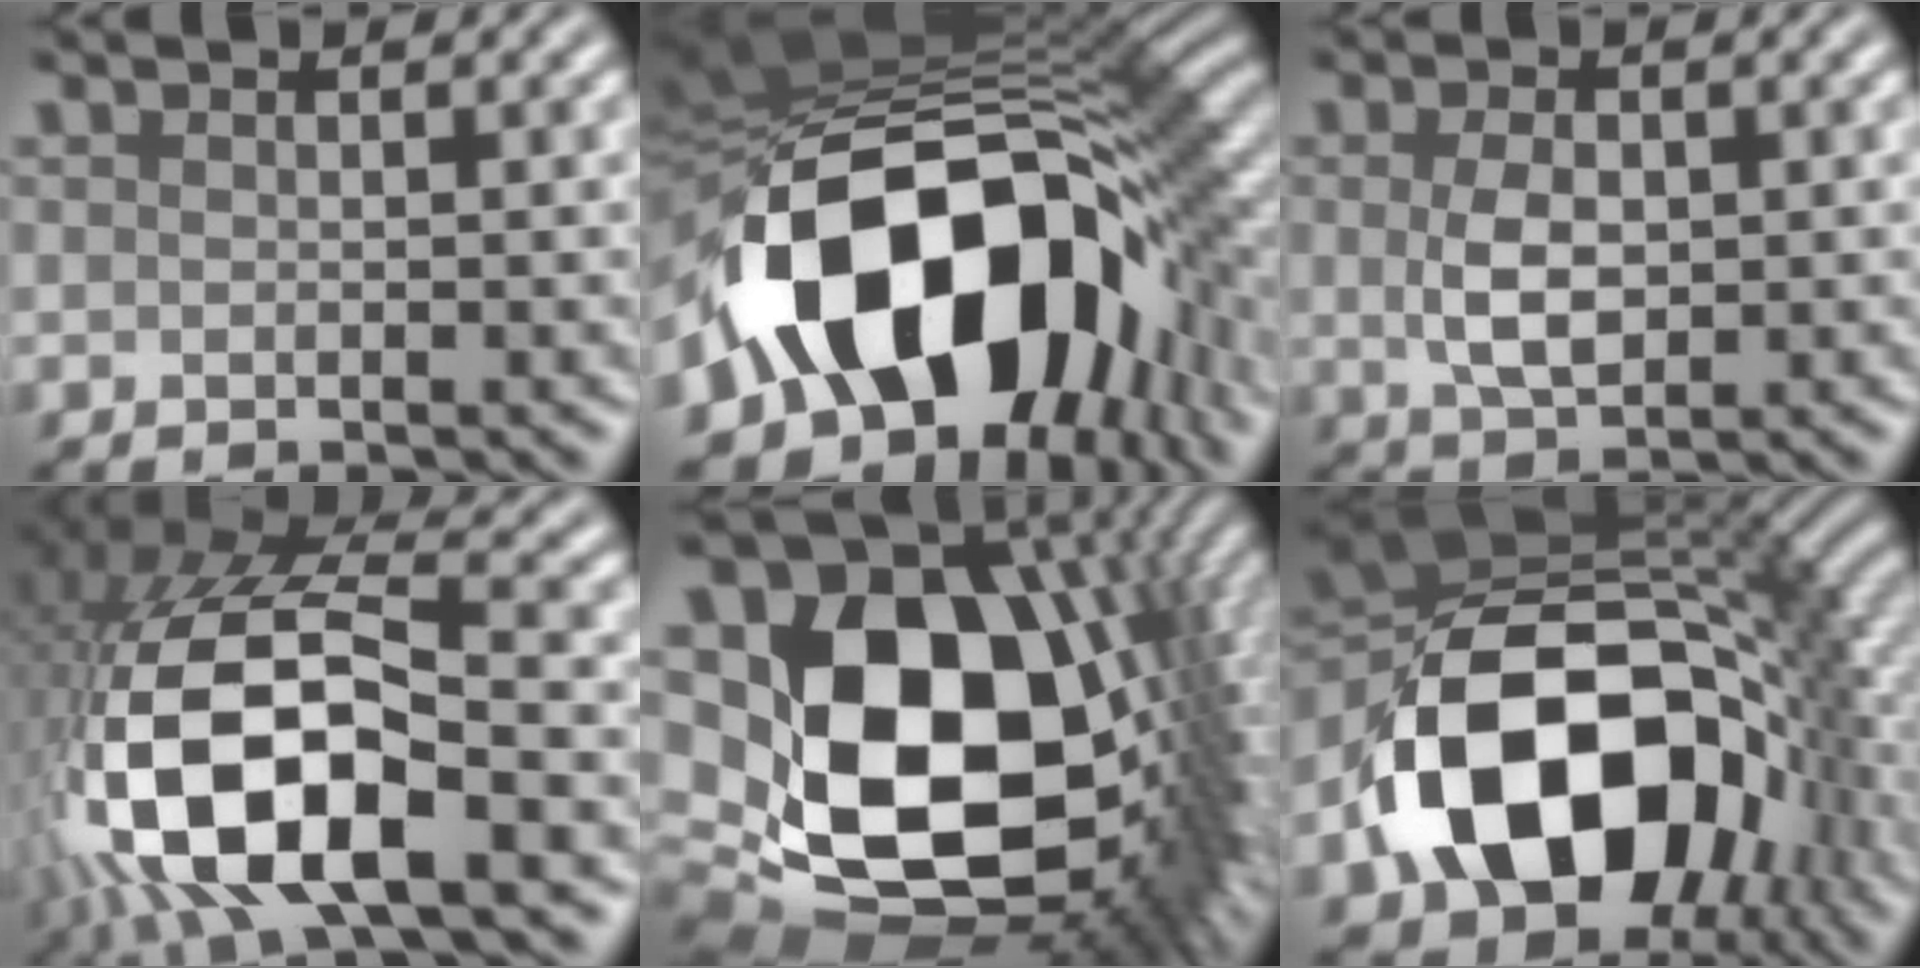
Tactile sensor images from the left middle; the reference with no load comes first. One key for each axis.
{"total": 16.2, "fx": -4.4, "fy": 10.4, "fz": 11.7, "tx": -0.183, "ty": -0.027, "tz": -0.064}
{"total": 3.4, "fx": 0.2, "fy": 2.0, "fz": 2.8, "tx": -0.062, "ty": 0.001, "tz": 0.007}
{"total": 15.1, "fx": -3.8, "fy": 7.2, "fz": 12.7, "tx": -0.263, "ty": -0.014, "tz": -0.060}
{"total": 20.8, "fx": 2.7, "fy": 13.9, "fz": 15.2, "tx": -0.289, "ty": -0.045, "tz": 0.097}
{"total": 17.4, "fx": -4.4, "fy": 11.6, "fz": 12.2, "tx": -0.220, "ty": -0.010, "tz": -0.080}